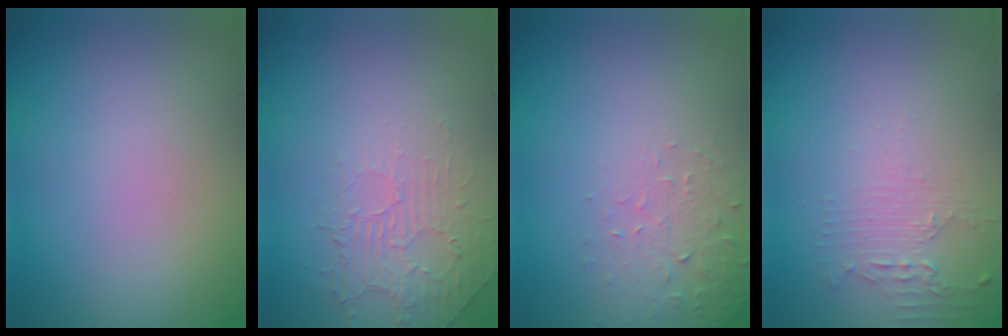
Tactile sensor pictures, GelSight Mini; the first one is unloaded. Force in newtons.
{"total": 2.0, "press": 0.9, "slide": 1.8}
{"total": 2.2, "press": 2.2, "slide": 0.4}
{"total": 1.9, "press": 1.3, "slide": 1.4}